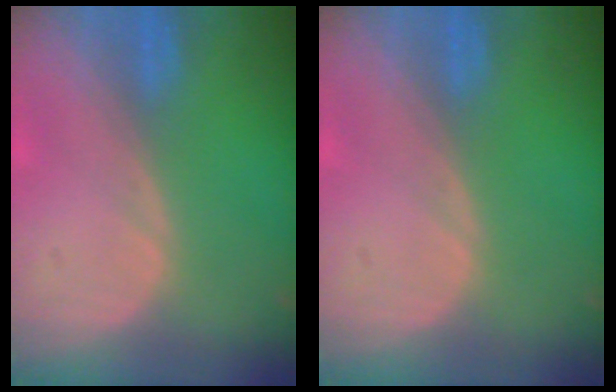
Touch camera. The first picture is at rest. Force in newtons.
{"total": 0.0}